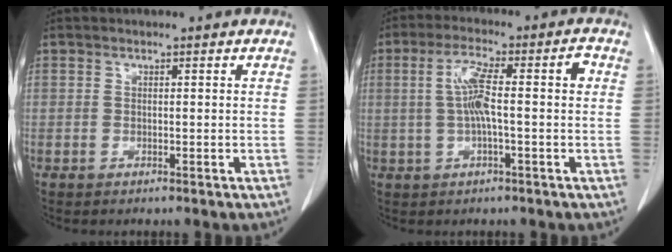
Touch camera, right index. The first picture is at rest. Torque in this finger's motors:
{"motor_torque": [0.64, 0.36, 0.23, 0.10]}